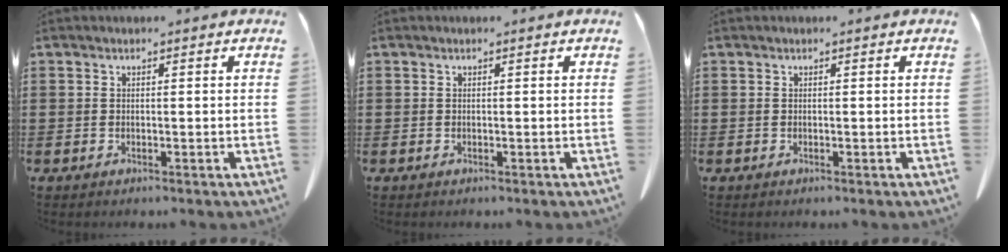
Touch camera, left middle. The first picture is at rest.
{"total": 0.0}
{"total": 0.0}